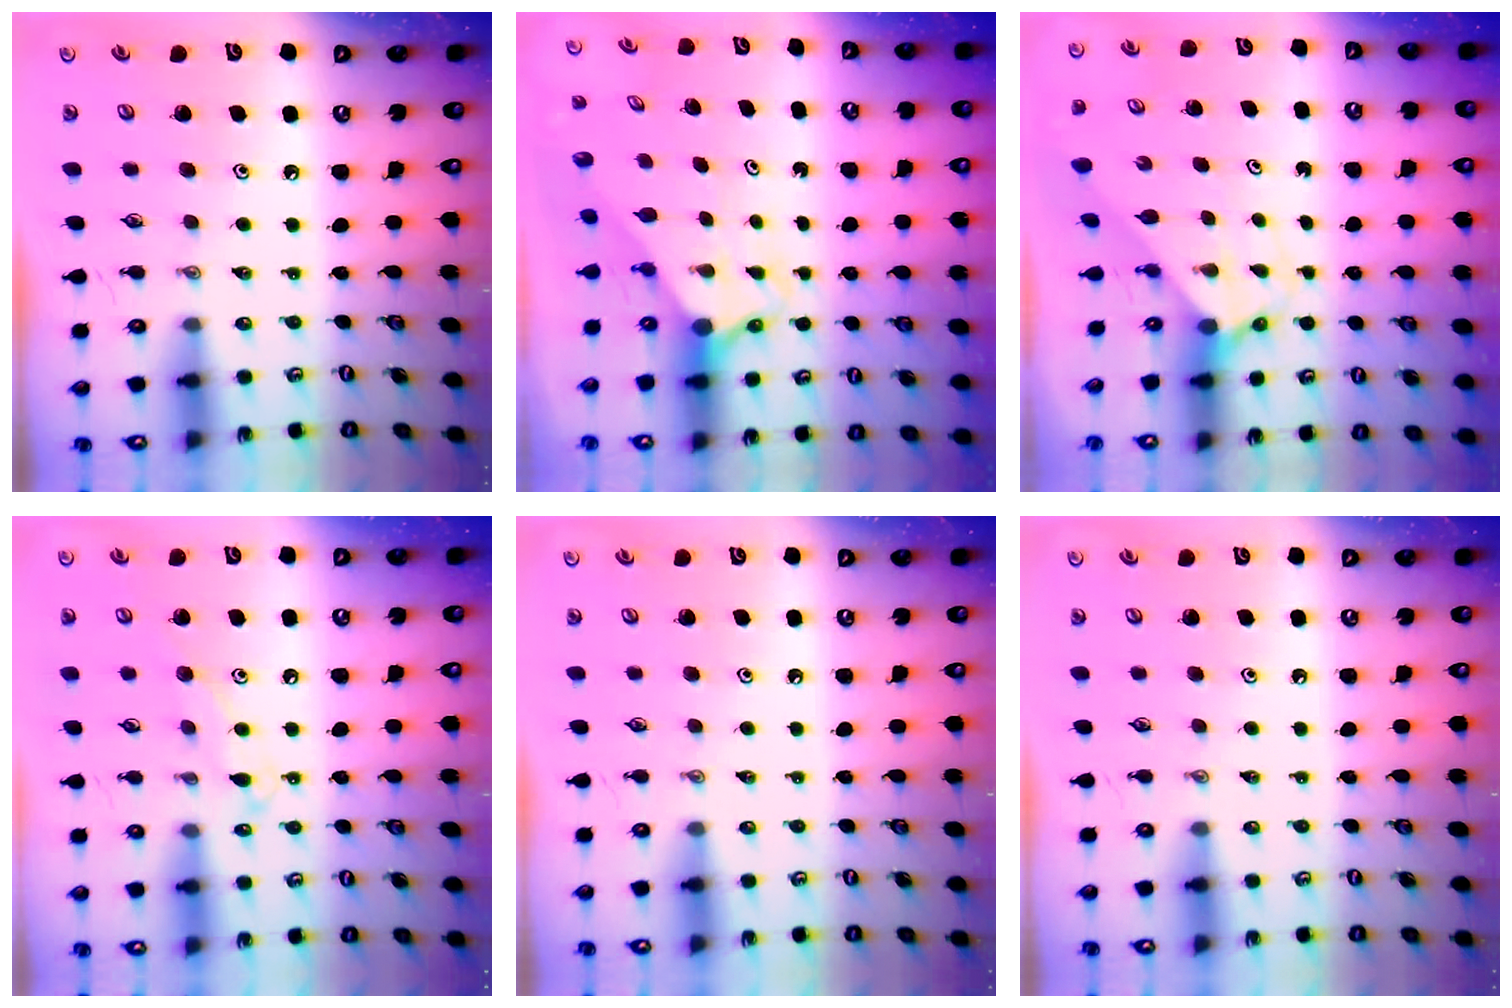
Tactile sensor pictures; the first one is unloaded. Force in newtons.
{"total": 2.2, "press": 2.2, "slide": 0.2}
{"total": 2.0, "press": 2.0, "slide": 0.2}
{"total": 8.4, "press": 8.3, "slide": 0.7}
{"total": 0.0}
{"total": 0.0}